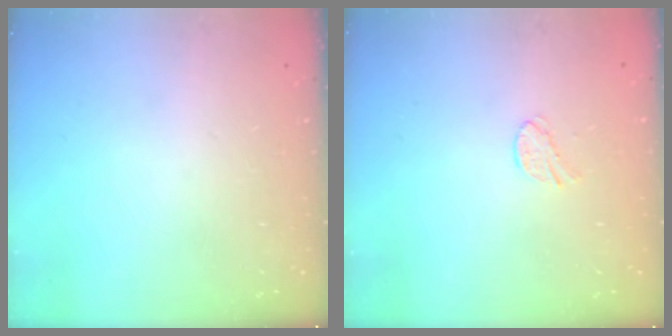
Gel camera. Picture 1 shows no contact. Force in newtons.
{"total": 5.4, "press": 5.4, "slide": 0.5}